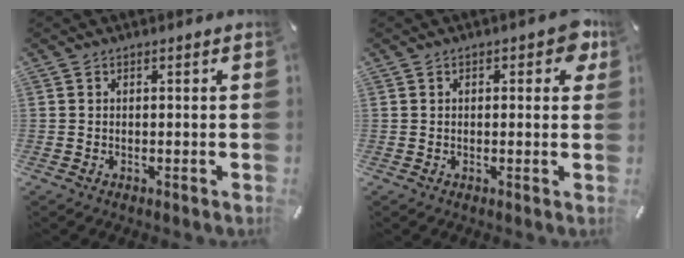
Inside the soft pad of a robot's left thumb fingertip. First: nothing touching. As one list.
[{"total": 4.6, "force": [1.6, 2.2, 3.7], "torque": [-0.044, -0.003, 0.020]}]